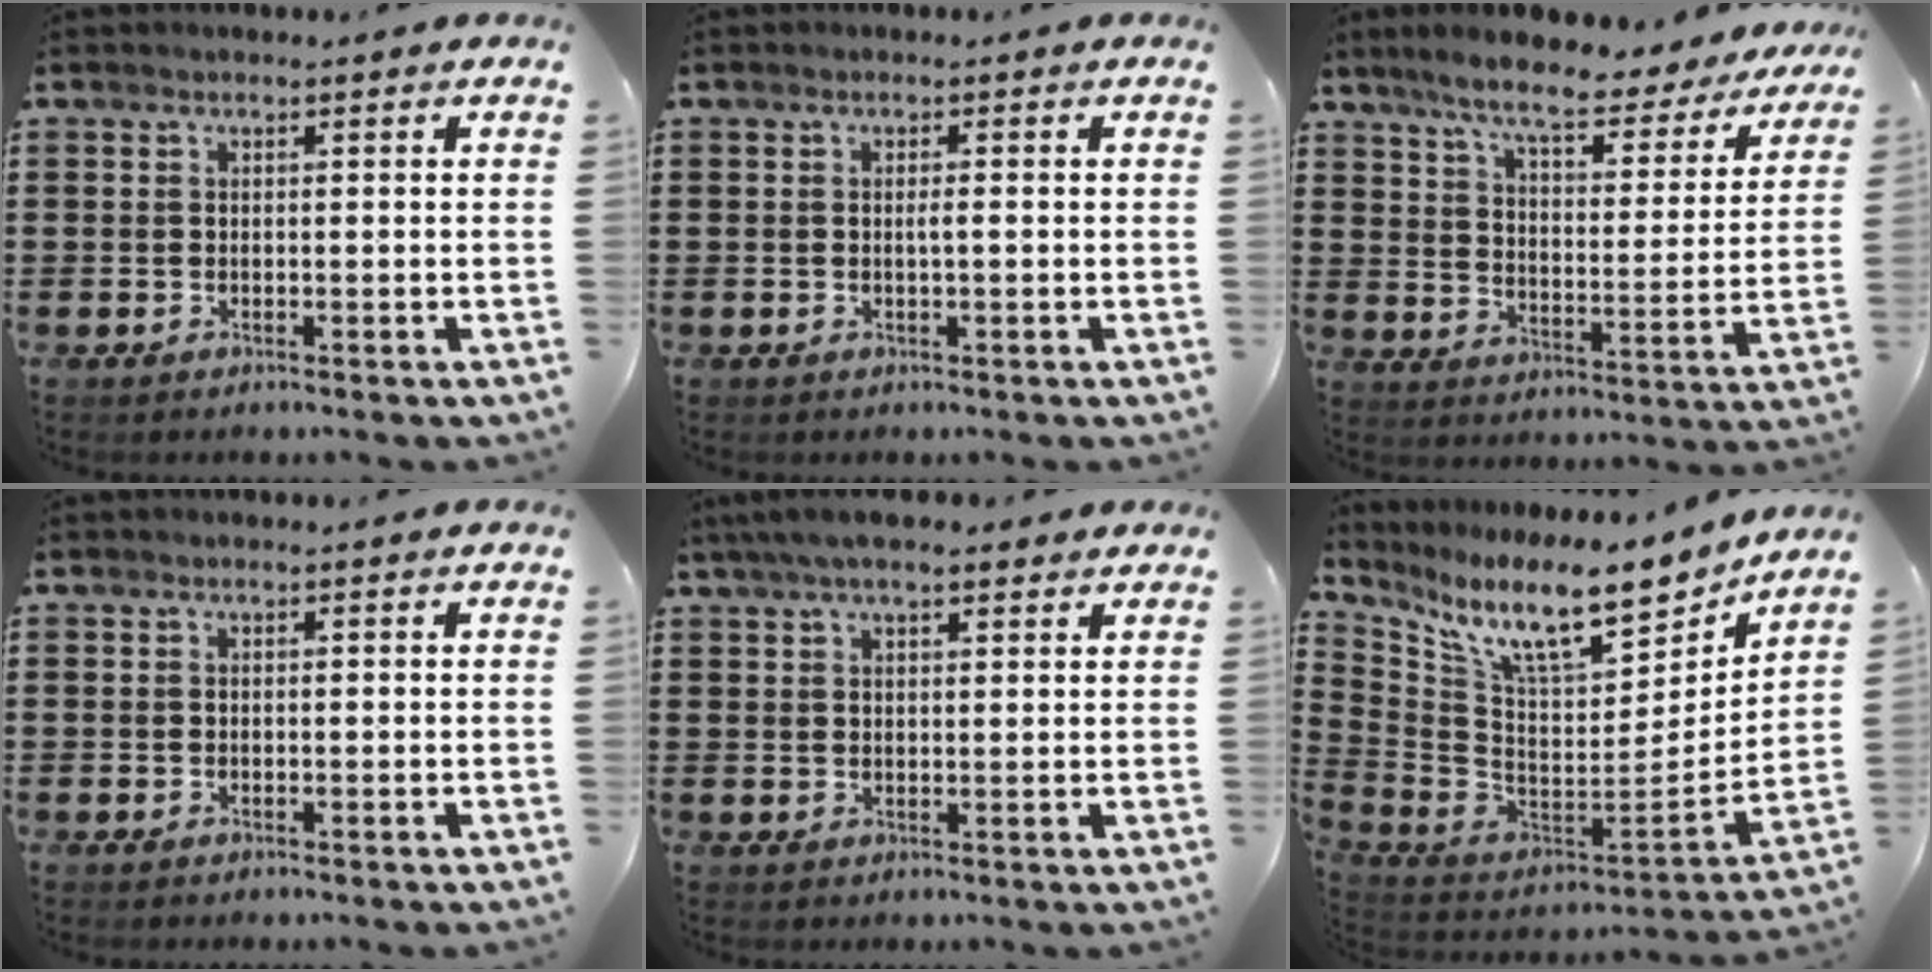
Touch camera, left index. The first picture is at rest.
{"total": 0.9, "force": [-0.1, 0.0, 0.9], "torque": [-0.017, -0.003, -0.002]}
{"total": 8.1, "force": [6.8, 0.7, 4.4], "torque": [-0.102, -0.036, 0.112]}
{"total": 0.0}
{"total": 5.1, "force": [3.8, 1.4, 3.0], "torque": [-0.068, 0.005, 0.069]}
{"total": 12.6, "force": [9.1, 2.5, 8.4], "torque": [-0.177, -0.067, 0.151]}